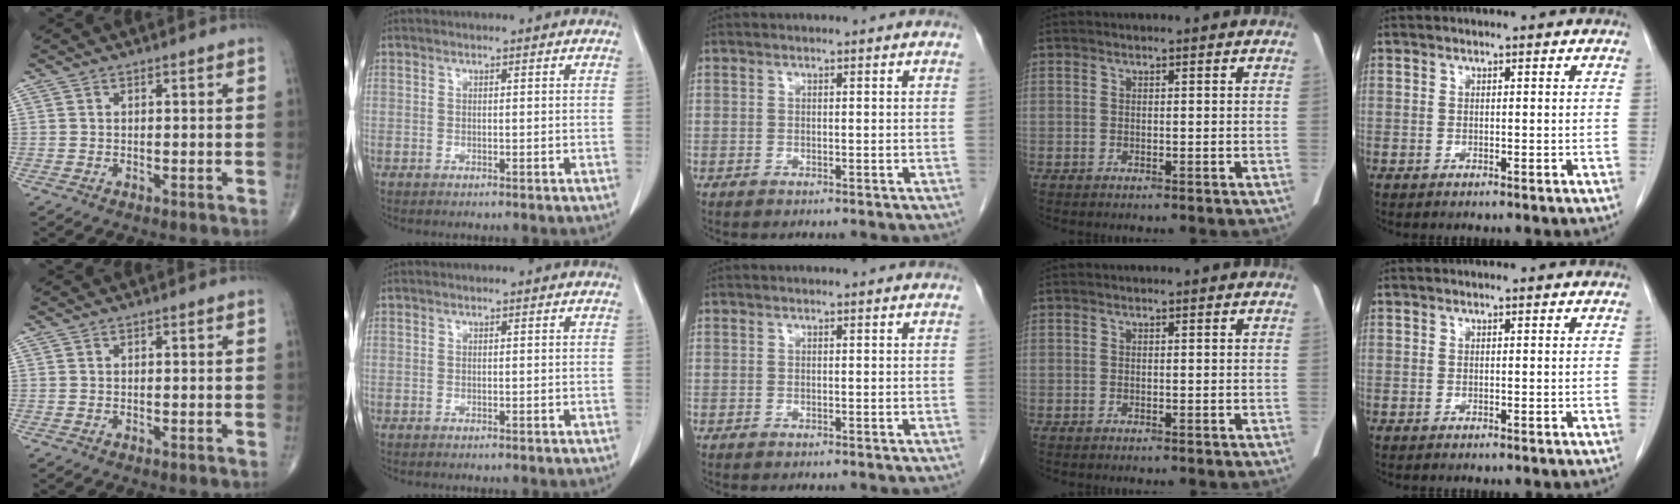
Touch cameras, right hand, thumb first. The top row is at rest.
{}